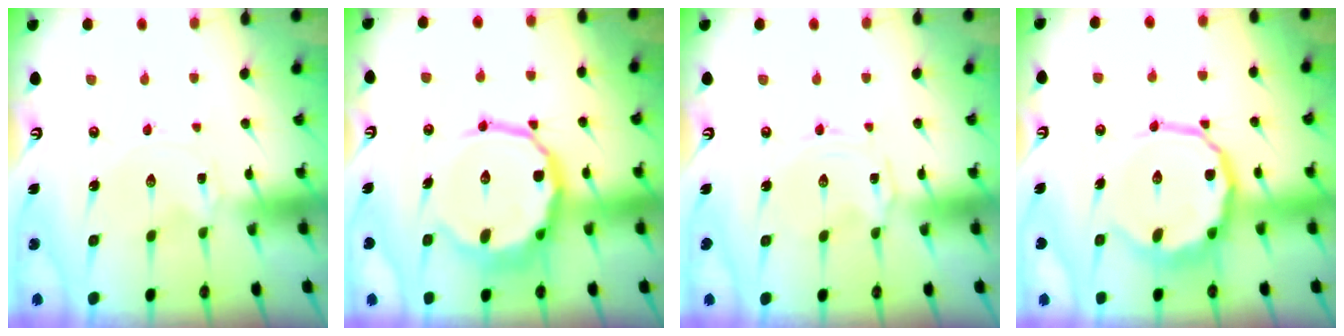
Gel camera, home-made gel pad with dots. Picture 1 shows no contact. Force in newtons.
{"total": 14.2, "press": 13.9, "slide": 3.0}
{"total": 0.6, "press": 0.5, "slide": 0.2}
{"total": 11.7, "press": 11.3, "slide": 3.2}